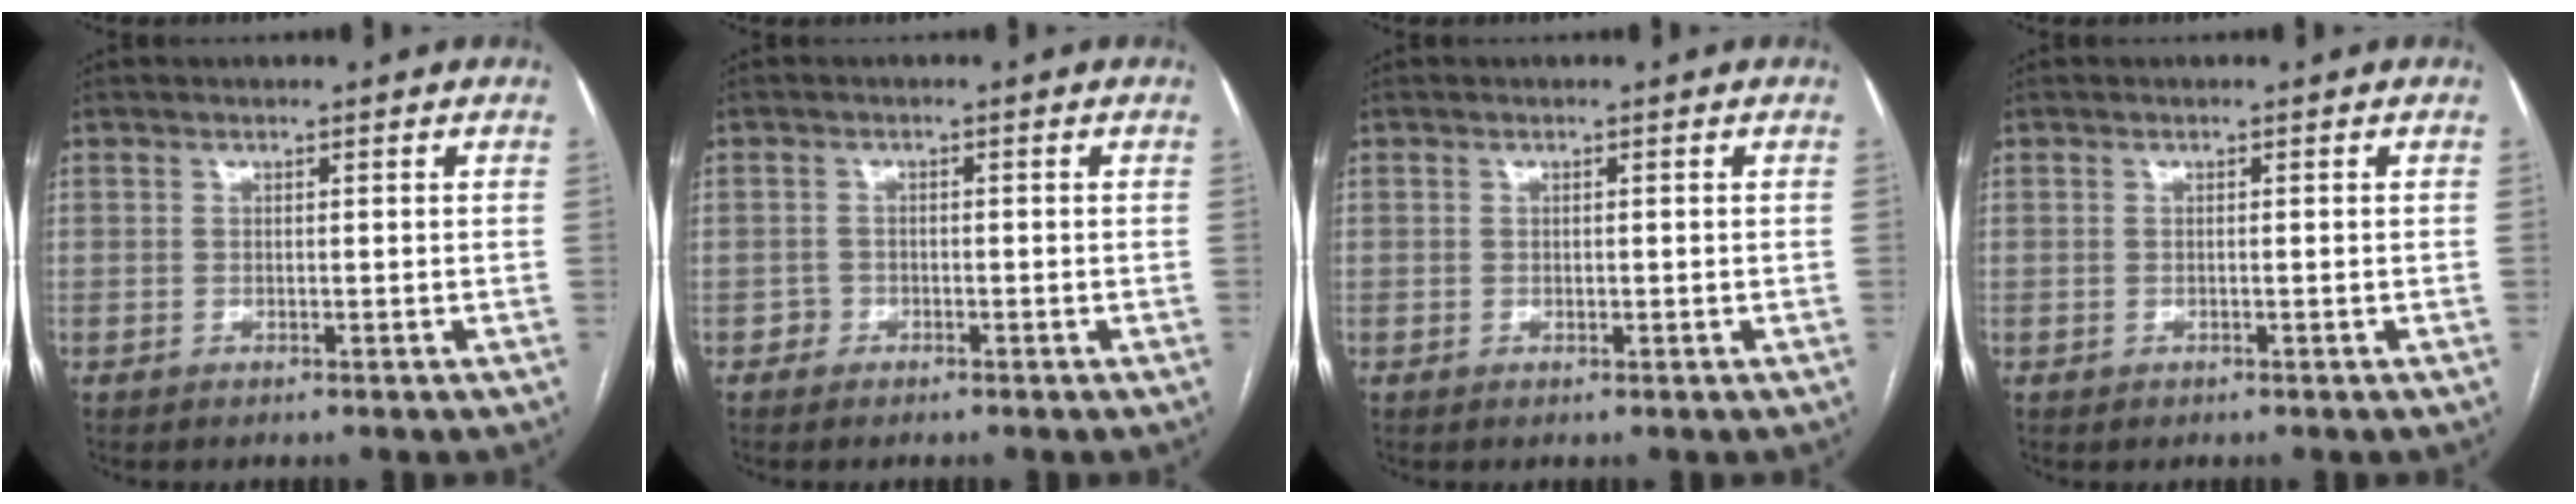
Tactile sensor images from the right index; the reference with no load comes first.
{"total": 1.4, "force": [-0.8, 1.1, -0.2], "torque": [0.004, 0.007, -0.021]}
{"total": 0.5, "force": [0.0, 0.4, 0.3], "torque": [-0.003, 0.001, 0.001]}
{"total": 0.0}